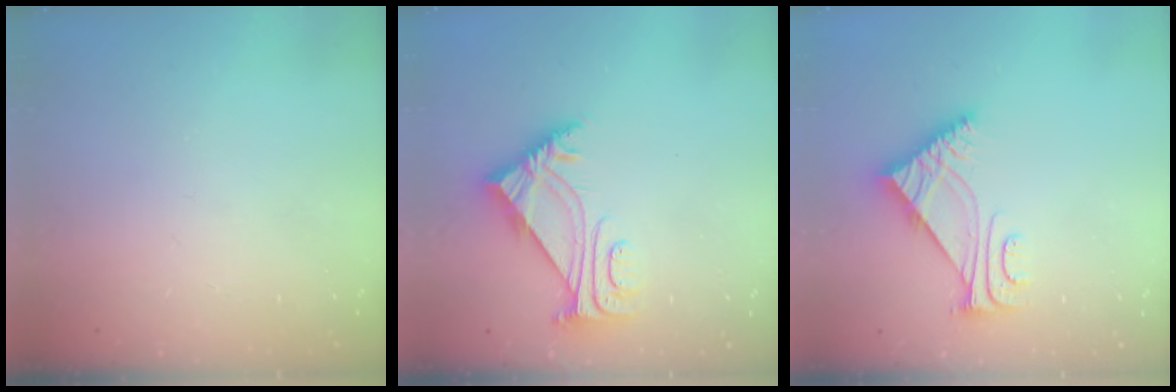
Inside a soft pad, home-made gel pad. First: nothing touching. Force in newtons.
{"total": 5.8, "press": 5.7, "slide": 1.1}
{"total": 6.5, "press": 6.5, "slide": 0.4}